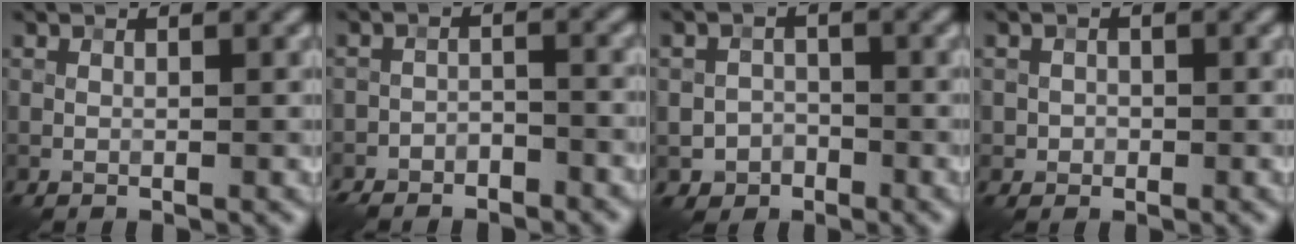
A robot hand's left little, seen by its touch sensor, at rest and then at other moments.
{"total": 3.7, "force": [-3.3, 1.5, 0.5], "torque": [-0.002, 0.008, -0.054]}
{"total": 2.3, "force": [-1.3, 1.9, 0.2], "torque": [0.006, 0.004, -0.024]}
{"total": 1.0, "force": [-0.2, 1.0, 0.1], "torque": [0.004, -0.004, -0.004]}